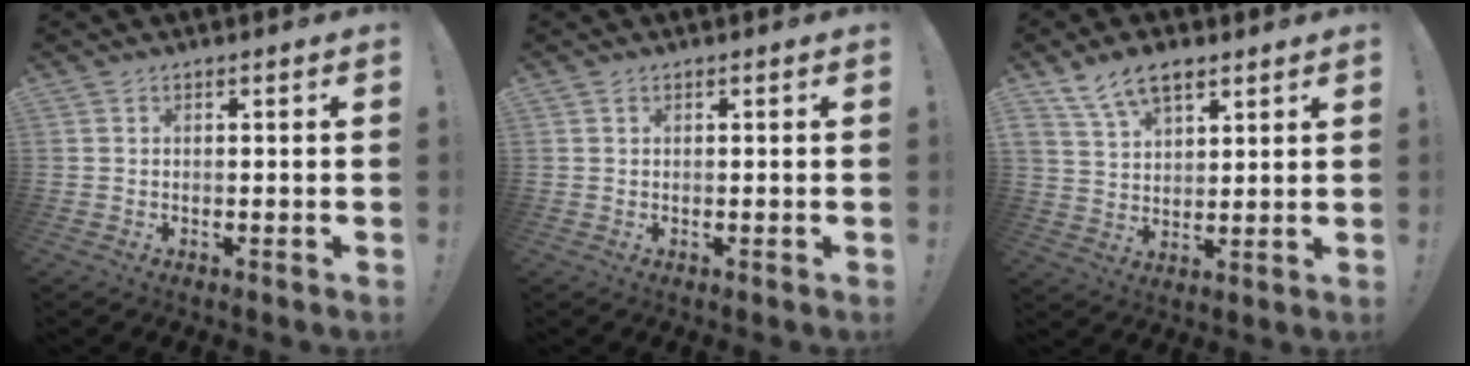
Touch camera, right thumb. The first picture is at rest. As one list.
[{"total": 0.6, "force": [0.4, 0.3, 0.1], "torque": [0.002, -0.001, 0.008]}, {"total": 9.7, "force": [6.4, 5.1, 5.3], "torque": [-0.101, -0.019, 0.123]}]